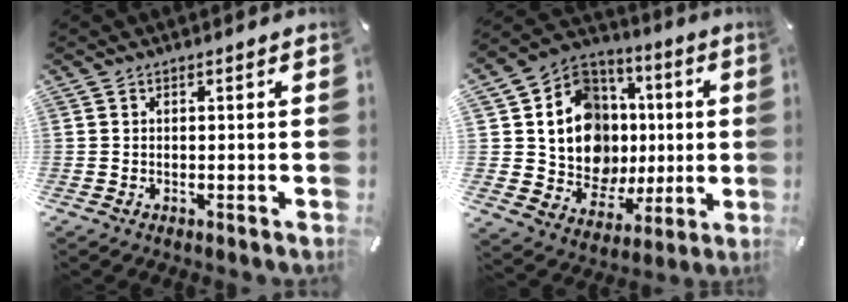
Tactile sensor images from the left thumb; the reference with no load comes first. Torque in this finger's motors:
{"motor_torque": [1.33, 1.32, 0.35, -0.20, 0.27]}